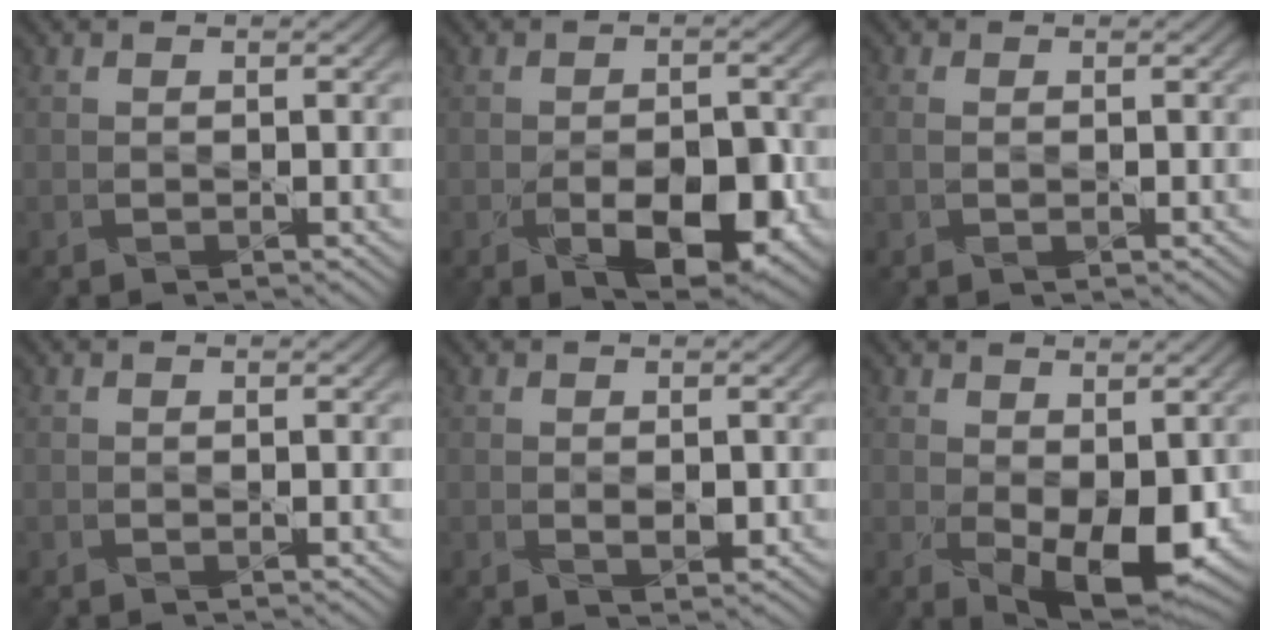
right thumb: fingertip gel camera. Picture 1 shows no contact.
{"total": 7.4, "force": [-2.8, 3.6, 5.8], "torque": [-0.093, -0.009, -0.040]}
{"total": 1.1, "force": [0.1, 0.6, 1.0], "torque": [-0.023, 0.000, 0.002]}
{"total": 0.0}
{"total": 1.5, "force": [0.1, 0.8, 1.2], "torque": [-0.021, -0.005, 0.004]}
{"total": 7.1, "force": [-0.7, 3.8, 6.0], "torque": [-0.109, -0.027, 0.005]}